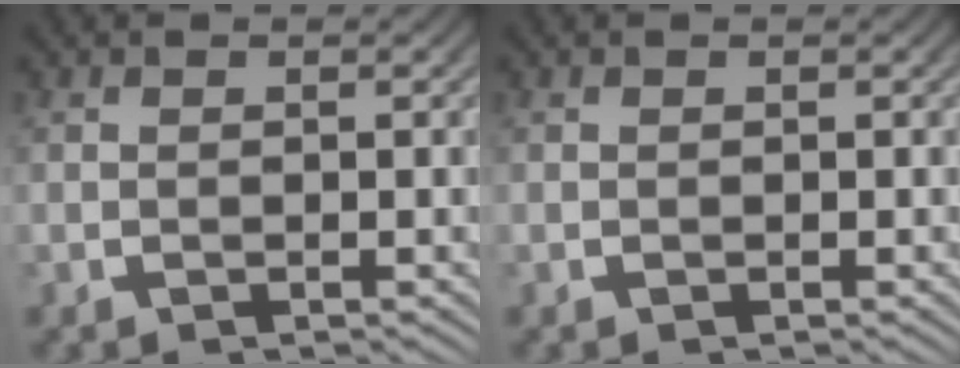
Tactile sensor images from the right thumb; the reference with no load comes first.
{"total": 0.0}